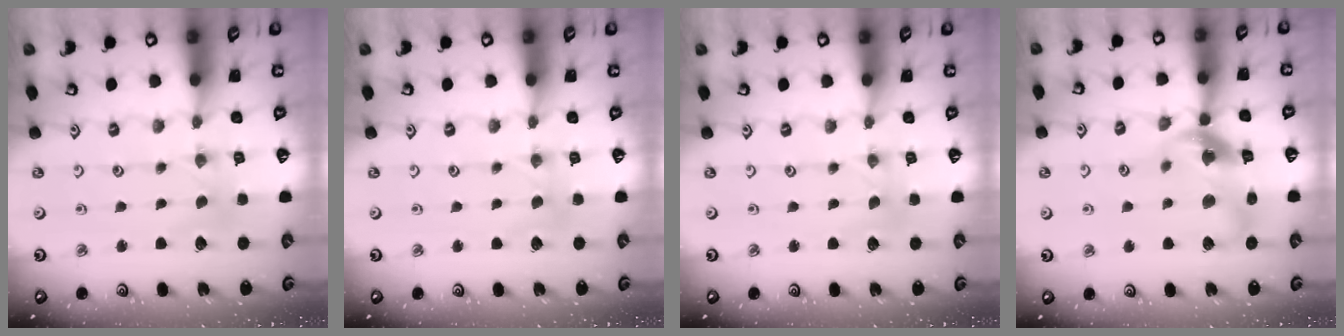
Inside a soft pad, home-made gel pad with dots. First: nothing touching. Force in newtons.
{"total": 2.1, "press": 2.1, "slide": 0.4}
{"total": 0.0}
{"total": 14.9, "press": 14.8, "slide": 1.8}